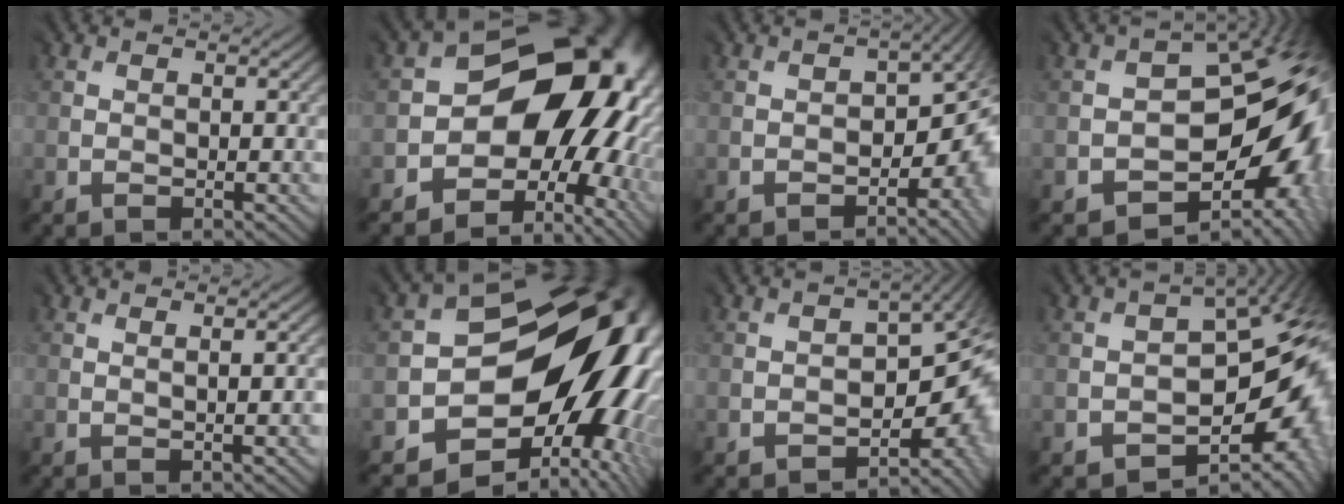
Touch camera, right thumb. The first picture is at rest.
{"total": 14.0, "force": [-1.5, 10.7, 8.8], "torque": [-0.092, -0.019, -0.013]}
{"total": 7.5, "force": [-3.7, 4.0, 5.1], "torque": [-0.028, -0.021, -0.042]}
{"total": 13.6, "force": [-4.8, 8.6, 9.4], "torque": [-0.100, -0.023, -0.067]}
{"total": 0.6, "force": [0.3, -0.3, 0.4], "torque": [-0.003, 0.006, 0.006]}
{"total": 16.2, "force": [-4.2, 11.6, 10.5], "torque": [-0.110, -0.036, -0.051]}
{"total": 8.8, "force": [-4.8, 5.0, 5.4], "torque": [-0.043, -0.028, -0.053]}
{"total": 10.5, "force": [-4.3, 6.0, 7.4], "torque": [-0.065, -0.019, -0.064]}